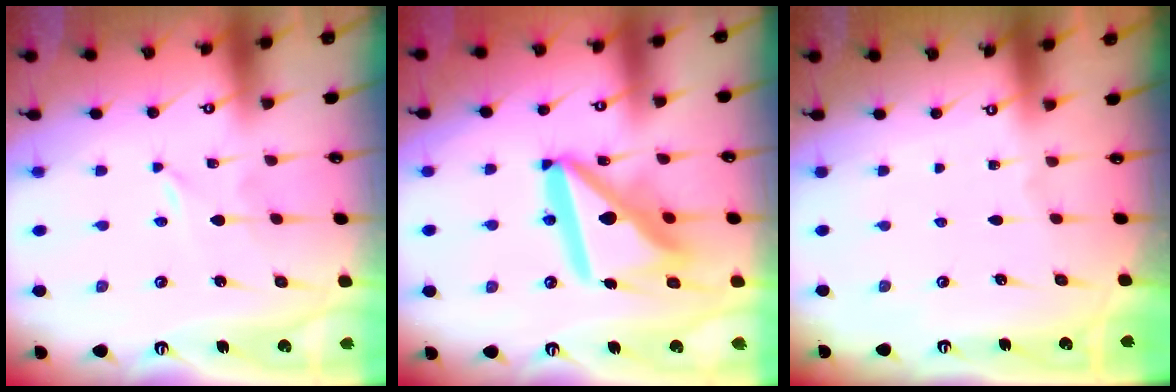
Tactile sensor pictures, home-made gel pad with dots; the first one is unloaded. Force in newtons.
{"total": 18.4, "press": 18.3, "slide": 2.1}
{"total": 0.0}